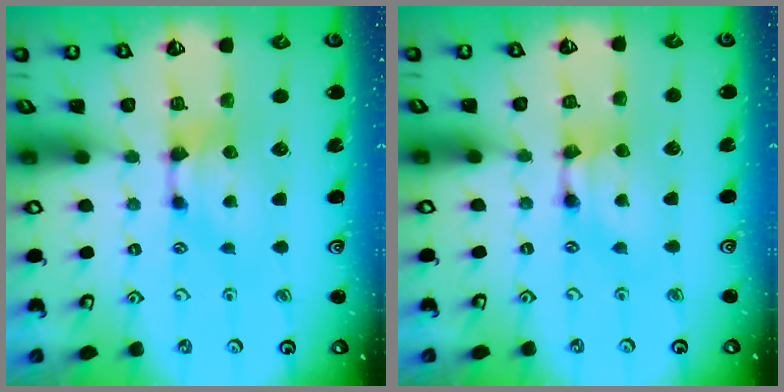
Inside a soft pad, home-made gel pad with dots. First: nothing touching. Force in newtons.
{"total": 1.6, "press": 1.6, "slide": 0.1}